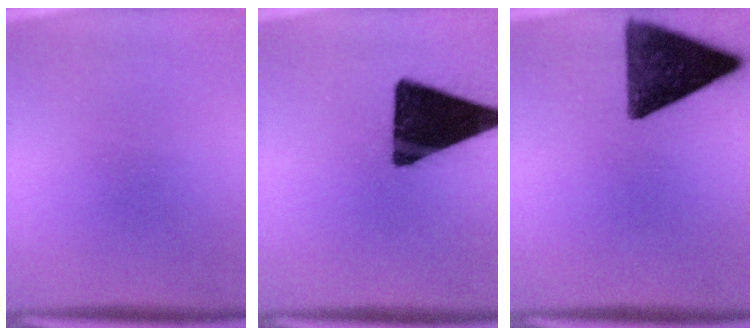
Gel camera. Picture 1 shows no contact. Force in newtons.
{"total": 19.4}
{"total": 13.2}